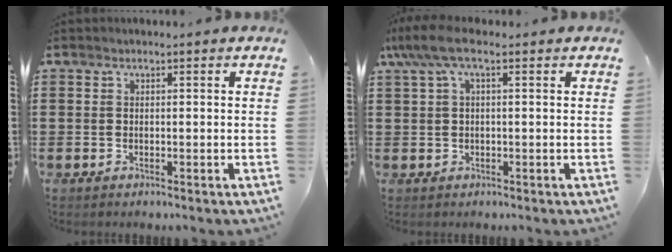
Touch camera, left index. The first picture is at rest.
{"total": 5.2, "force": [1.2, 1.4, 4.9], "torque": [-0.113, -0.004, 0.017]}